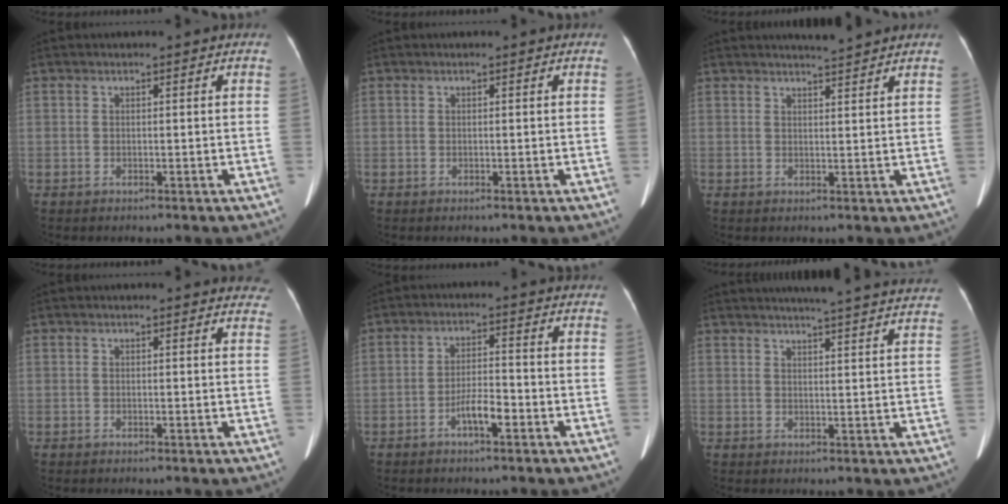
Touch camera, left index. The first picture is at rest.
{"total": 0.0}
{"total": 3.1, "force": [2.9, -0.7, 0.8], "torque": [-0.014, -0.003, 0.046]}
{"total": 5.5, "force": [5.2, 1.6, 0.8], "torque": [0.016, -0.007, 0.029]}
{"total": 4.2, "force": [-2.3, 1.0, 3.4], "torque": [-0.064, 0.006, -0.043]}
{"total": 19.5, "force": [18.0, 0.5, 7.5], "torque": [-0.105, -0.012, 0.216]}